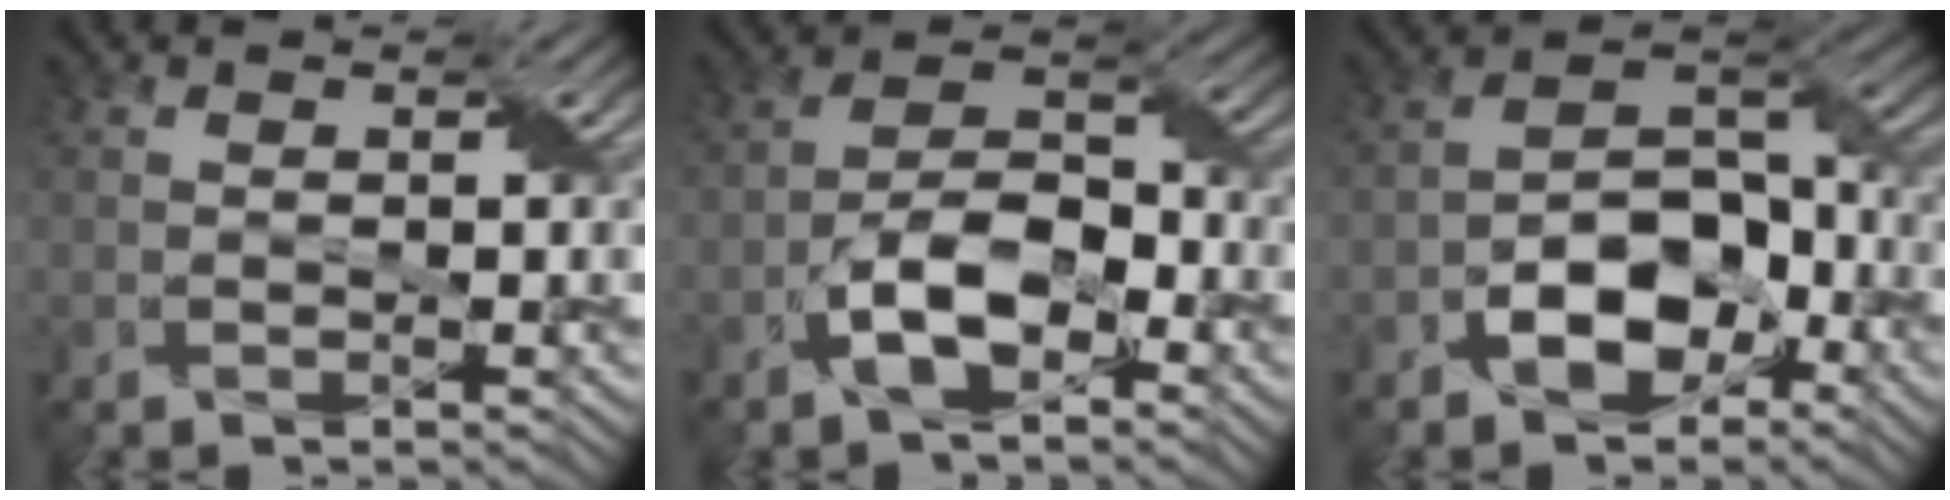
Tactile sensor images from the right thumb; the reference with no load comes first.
{"total": 7.8, "force": [-4.2, 3.6, 5.6], "torque": [-0.098, 0.010, -0.085]}
{"total": 7.9, "force": [-4.4, 4.7, 4.6], "torque": [-0.072, 0.006, -0.090]}